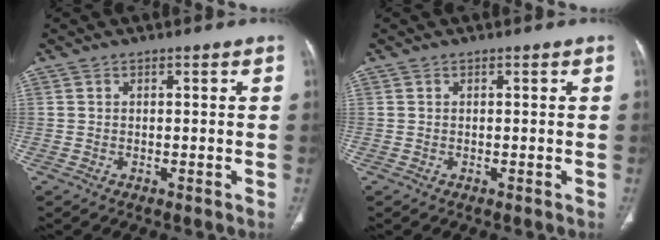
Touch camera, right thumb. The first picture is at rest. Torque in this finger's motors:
{"motor_torque": [0.00, 0.00, 0.00, 0.00, 0.00]}